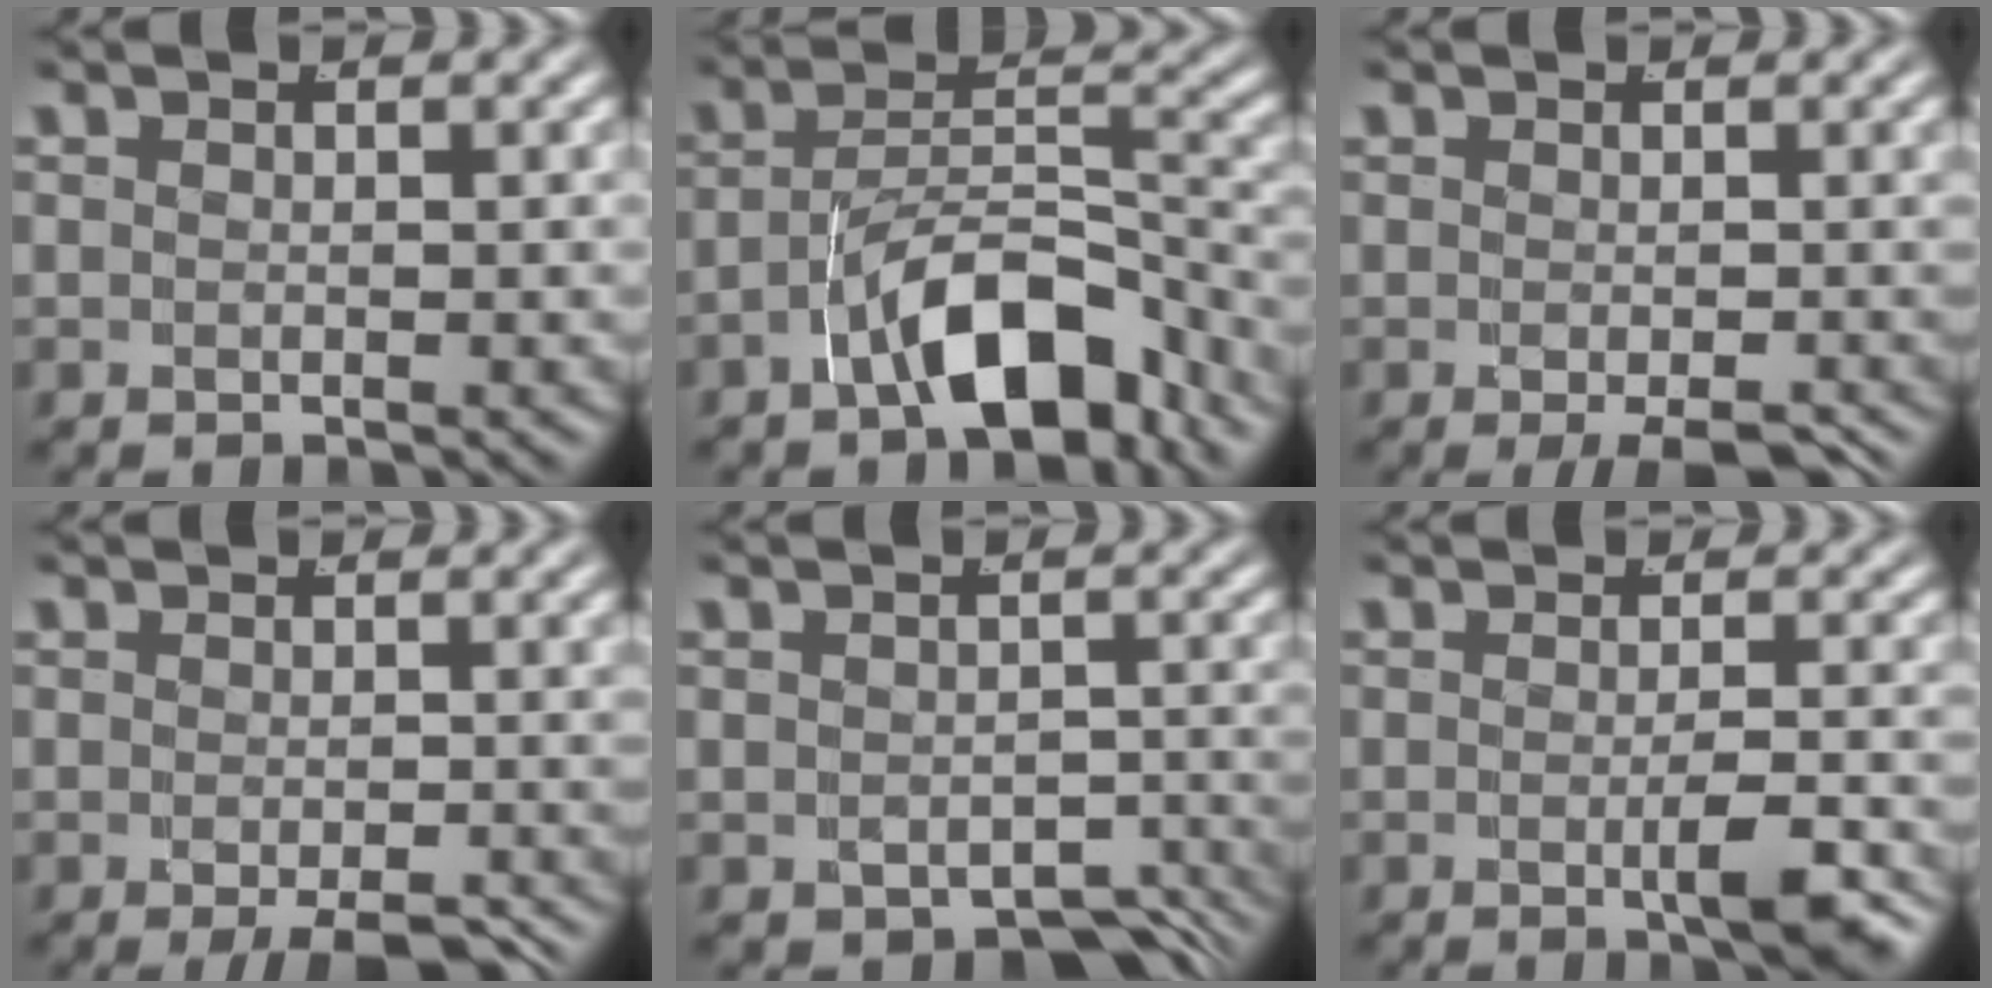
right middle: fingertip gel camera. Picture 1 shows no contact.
{"total": 6.9, "force": [-4.8, 2.4, 4.3], "torque": [-0.050, 0.000, -0.075]}
{"total": 3.9, "force": [-2.5, 0.6, 2.9], "torque": [-0.039, -0.020, -0.024]}
{"total": 4.2, "force": [-2.9, 0.8, 3.0], "torque": [-0.036, -0.017, -0.032]}
{"total": 5.7, "force": [-4.6, 2.6, 2.2], "torque": [-0.018, -0.020, -0.063]}
{"total": 3.3, "force": [-1.4, 0.3, 2.9], "torque": [-0.032, -0.004, -0.024]}